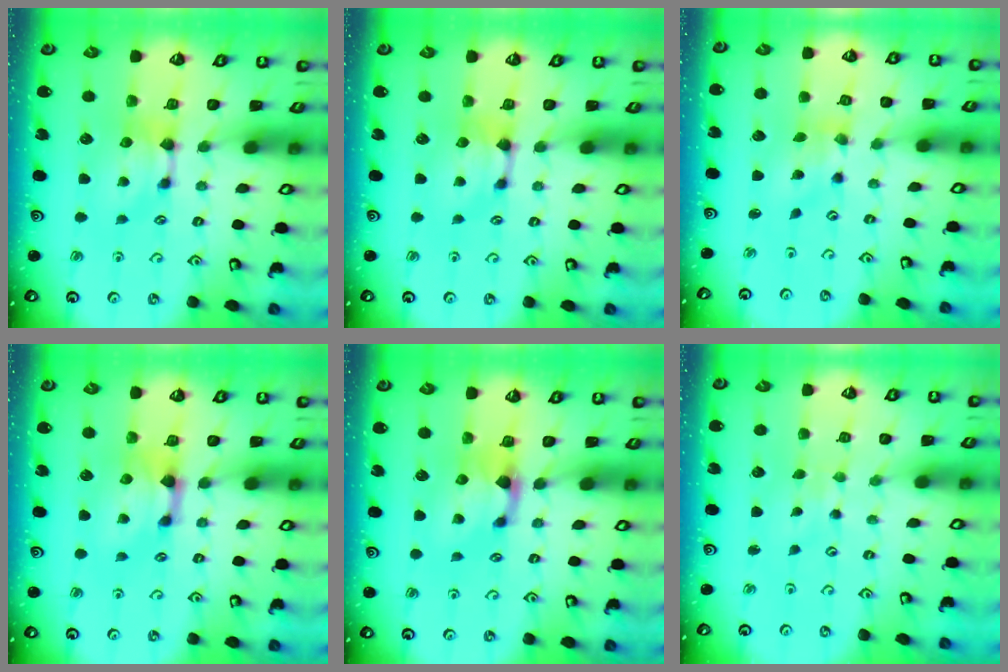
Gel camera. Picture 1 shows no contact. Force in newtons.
{"total": 1.1, "press": 0.4, "slide": 1.0}
{"total": 1.6, "press": 0.6, "slide": 1.5}
{"total": 1.9, "press": 1.3, "slide": 1.4}
{"total": 1.1, "press": 0.1, "slide": 1.1}
{"total": 2.7, "press": 2.6, "slide": 0.4}